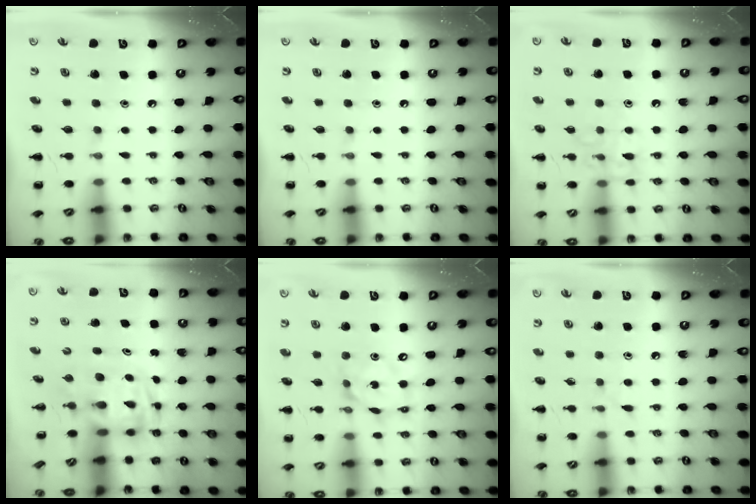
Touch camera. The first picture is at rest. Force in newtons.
{"total": 0.0}
{"total": 9.4, "press": 9.4, "slide": 0.8}
{"total": 2.7, "press": 2.6, "slide": 0.5}
{"total": 9.0, "press": 8.7, "slide": 2.1}
{"total": 4.3, "press": 3.8, "slide": 2.0}